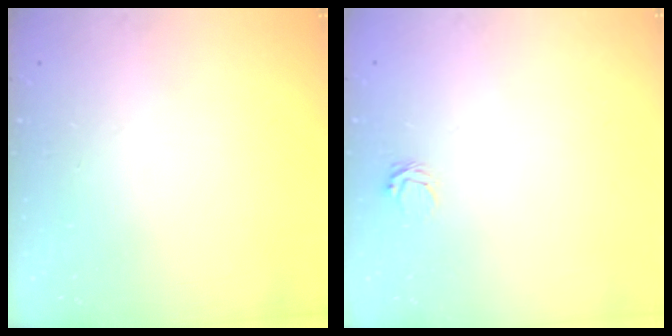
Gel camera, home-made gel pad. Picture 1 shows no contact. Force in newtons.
{"total": 4.3, "press": 4.3, "slide": 0.3}